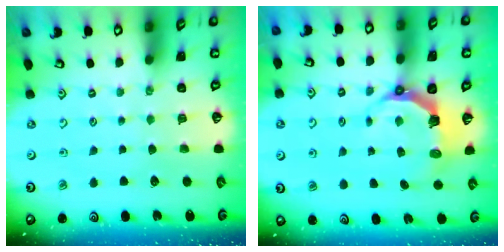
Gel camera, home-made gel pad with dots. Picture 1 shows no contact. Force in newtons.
{"total": 7.0, "press": 5.3, "slide": 4.5}